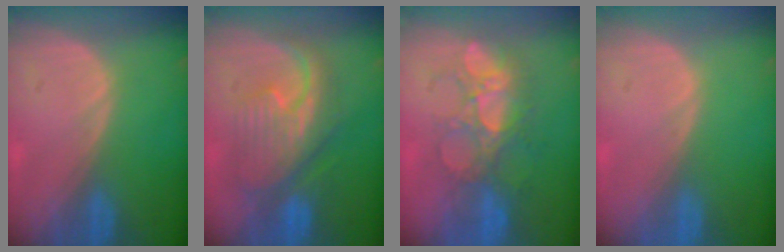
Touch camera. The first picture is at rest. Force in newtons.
{"total": 9.0, "press": 8.9, "slide": 0.5}
{"total": 7.7, "press": 7.6, "slide": 1.4}
{"total": 0.0}